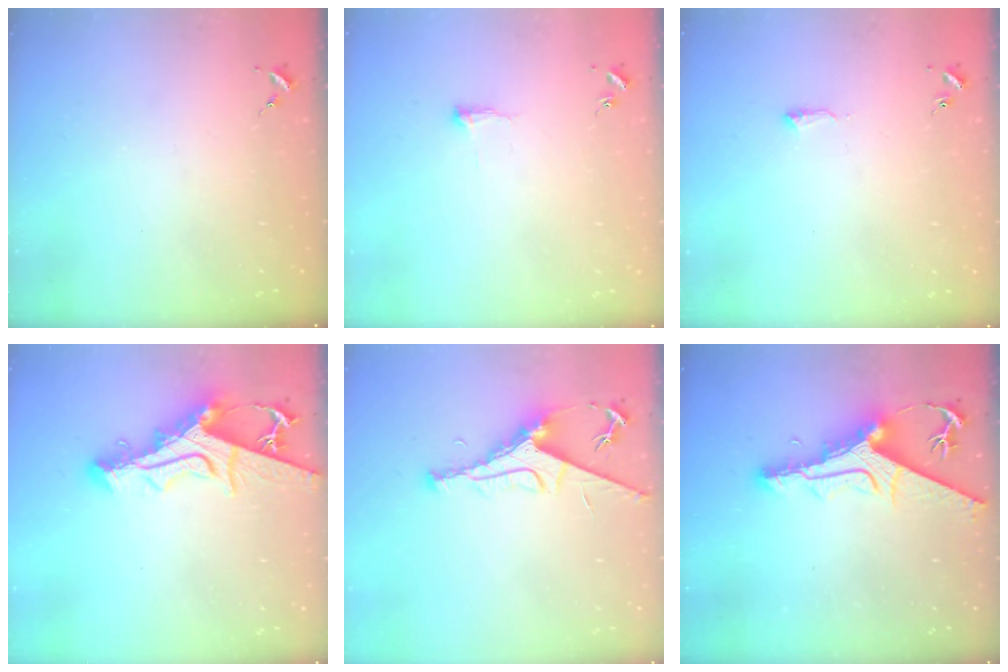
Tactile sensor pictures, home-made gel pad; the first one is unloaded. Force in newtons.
{"total": 4.6, "press": 4.5, "slide": 0.7}
{"total": 6.5, "press": 6.5, "slide": 0.6}
{"total": 14.9, "press": 14.8, "slide": 1.3}
{"total": 8.7, "press": 8.7, "slide": 1.1}
{"total": 13.0, "press": 12.8, "slide": 1.8}